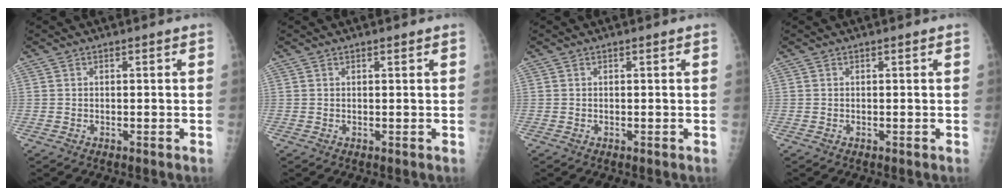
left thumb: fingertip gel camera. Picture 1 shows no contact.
{"total": 0.5, "force": [0.4, 0.1, 0.3], "torque": [-0.007, -0.003, 0.006]}
{"total": 0.0}
{"total": 0.0}